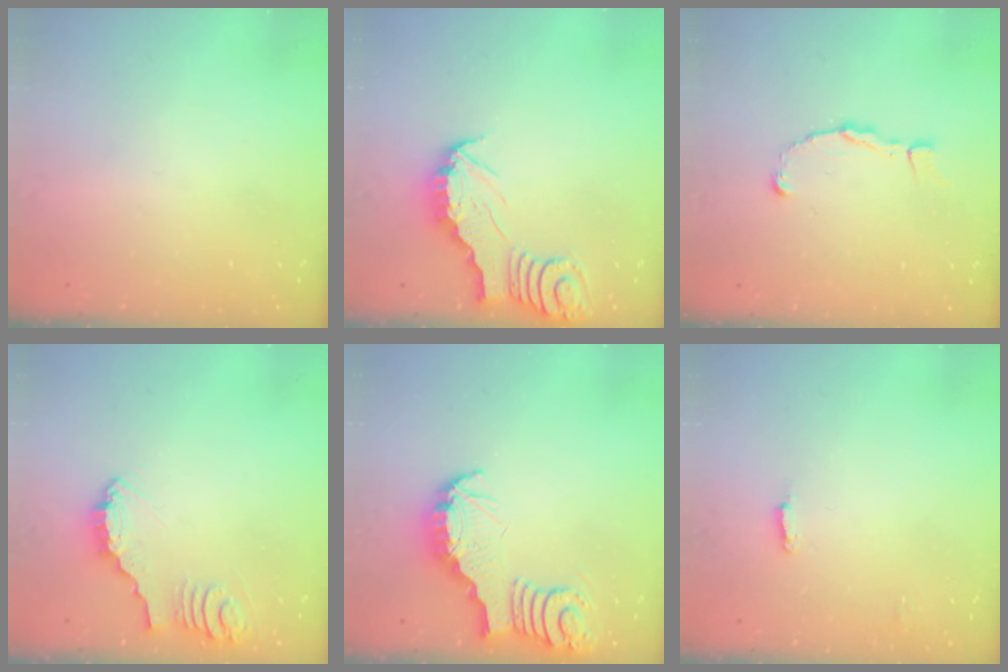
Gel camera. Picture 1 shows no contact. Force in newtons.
{"total": 2.6, "press": 2.6, "slide": 0.2}
{"total": 2.4, "press": 2.4, "slide": 0.2}
{"total": 2.8, "press": 2.8, "slide": 0.1}
{"total": 3.5, "press": 3.4, "slide": 0.7}
{"total": 4.6, "press": 4.6, "slide": 0.4}